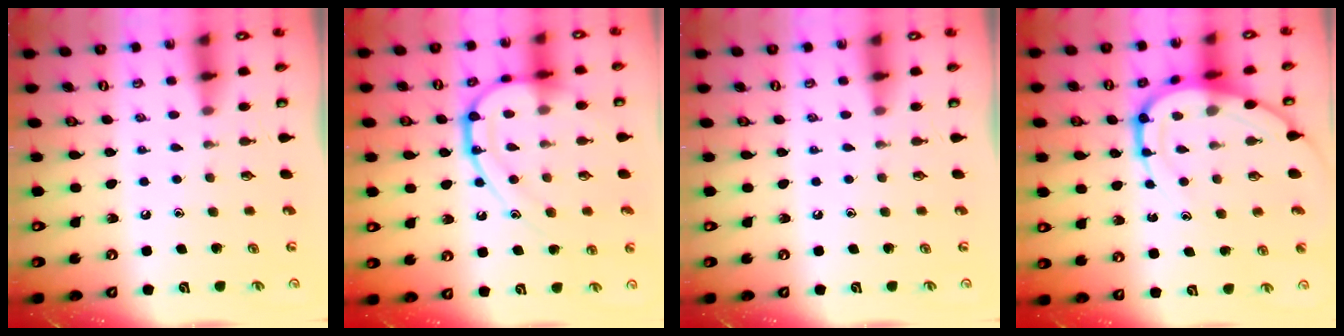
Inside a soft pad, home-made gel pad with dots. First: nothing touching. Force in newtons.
{"total": 16.6, "press": 16.5, "slide": 1.4}
{"total": 0.0}
{"total": 14.5, "press": 14.4, "slide": 1.8}